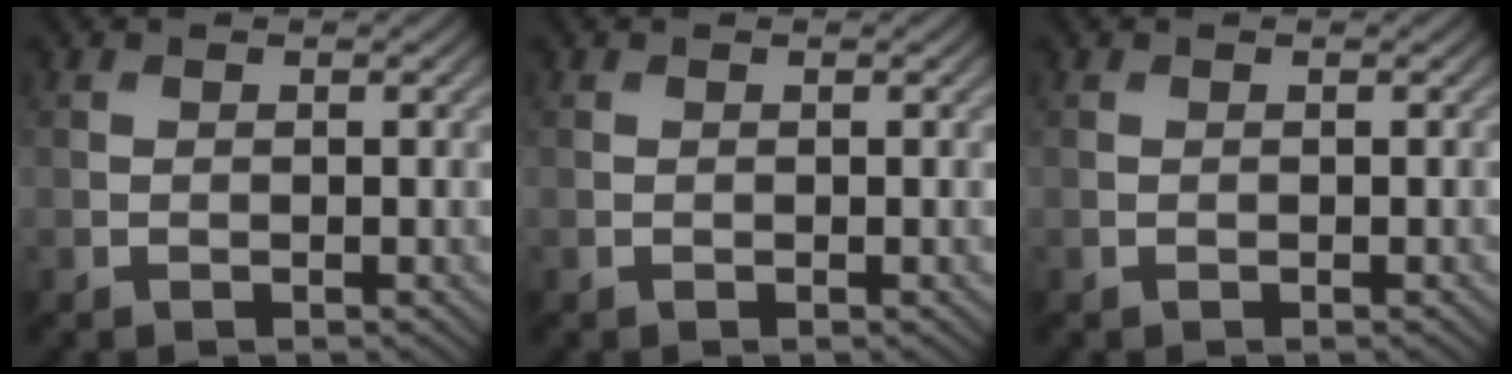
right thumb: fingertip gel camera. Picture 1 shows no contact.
{"total": 0.0}
{"total": 0.0}